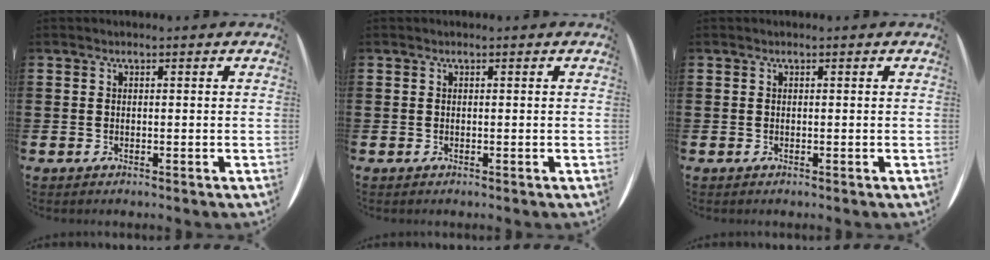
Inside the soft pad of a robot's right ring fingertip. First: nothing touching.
{"total": 0.0}
{"total": 0.0}